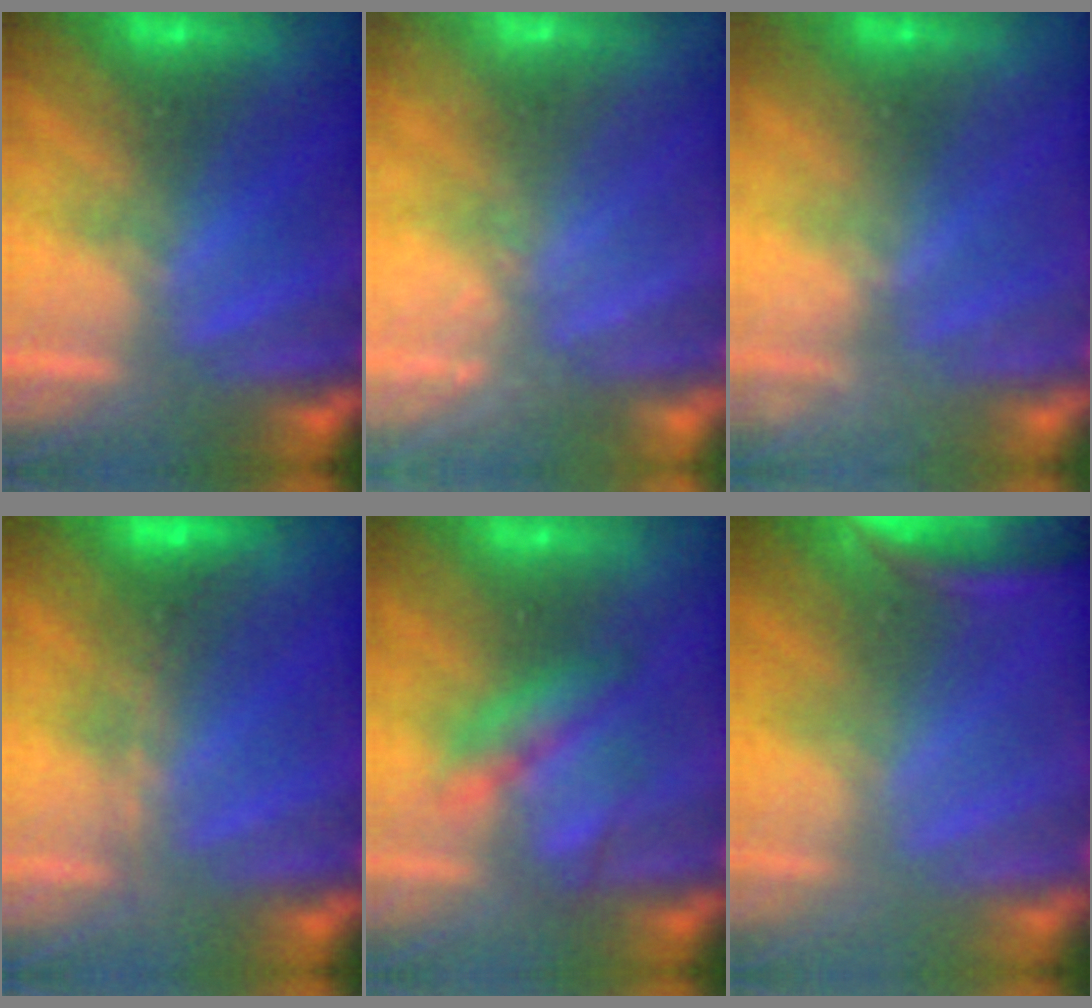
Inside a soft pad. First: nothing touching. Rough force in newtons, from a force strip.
{"total": 2.5}
{"total": 2.3}
{"total": 1.8}
{"total": 2.2}
{"total": 3.8}